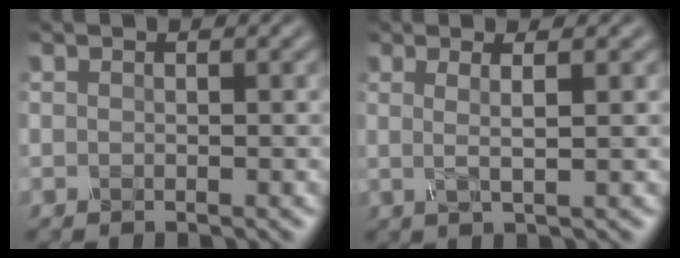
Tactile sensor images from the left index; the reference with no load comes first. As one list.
[{"total": 2.0, "force": [0.2, 0.2, 1.9], "torque": [-0.045, -0.001, 0.011]}]